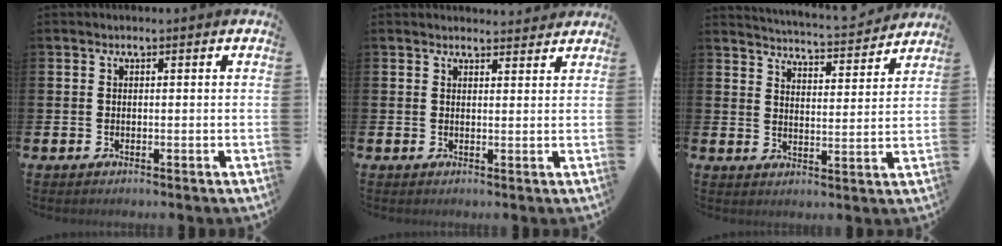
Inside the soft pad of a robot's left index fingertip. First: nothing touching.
{"total": 2.1, "force": [2.1, 0.4, 0.0], "torque": [0.006, -0.012, 0.035]}
{"total": 5.0, "force": [5.0, 0.0, 0.3], "torque": [-0.022, -0.045, 0.085]}